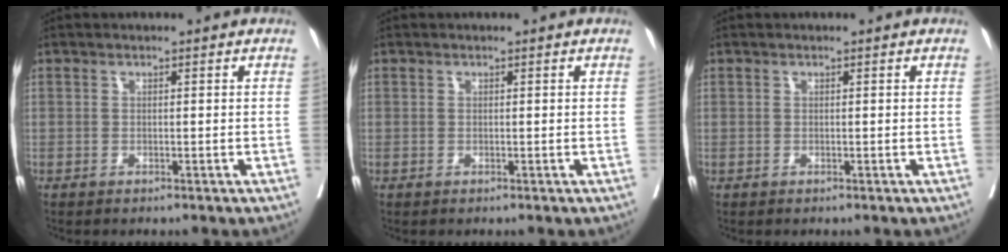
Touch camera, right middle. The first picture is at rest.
{"total": 0.0}
{"total": 0.0}